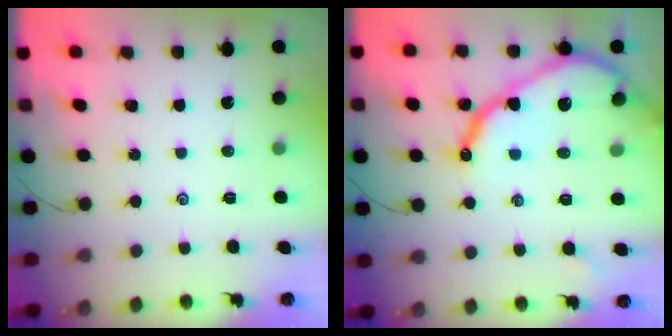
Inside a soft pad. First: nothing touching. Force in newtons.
{"total": 15.0, "press": 15.0, "slide": 0.6}